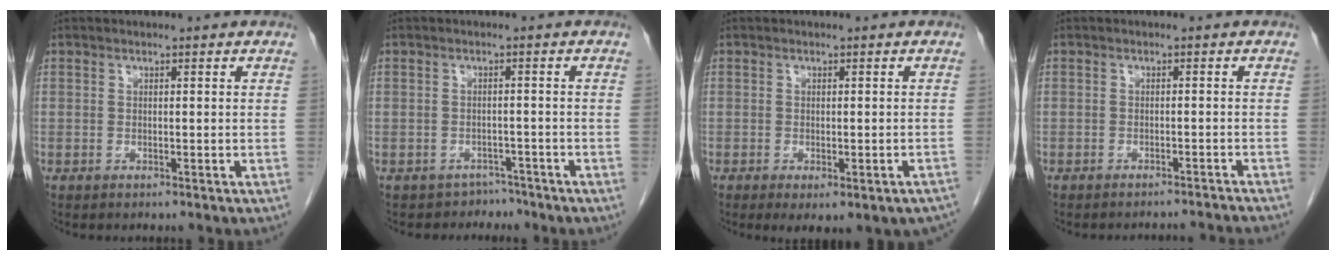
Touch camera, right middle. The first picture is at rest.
{"total": 3.0, "force": [-2.5, 1.3, -1.1], "torque": [0.019, 0.007, -0.037]}
{"total": 7.9, "force": [-5.6, 3.0, 4.7], "torque": [-0.049, -0.002, -0.066]}
{"total": 6.3, "force": [-6.2, -0.9, 0.7], "torque": [-0.003, -0.002, -0.068]}